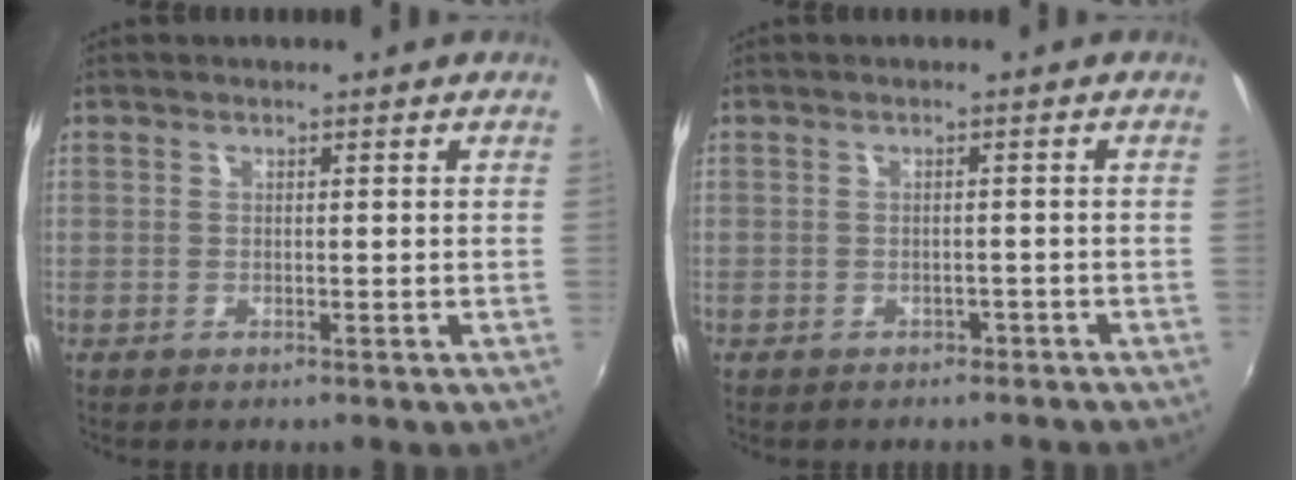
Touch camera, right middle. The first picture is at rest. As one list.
[{"total": 3.1, "force": [-2.5, 1.7, 0.7], "torque": [-0.012, -0.002, -0.027]}]